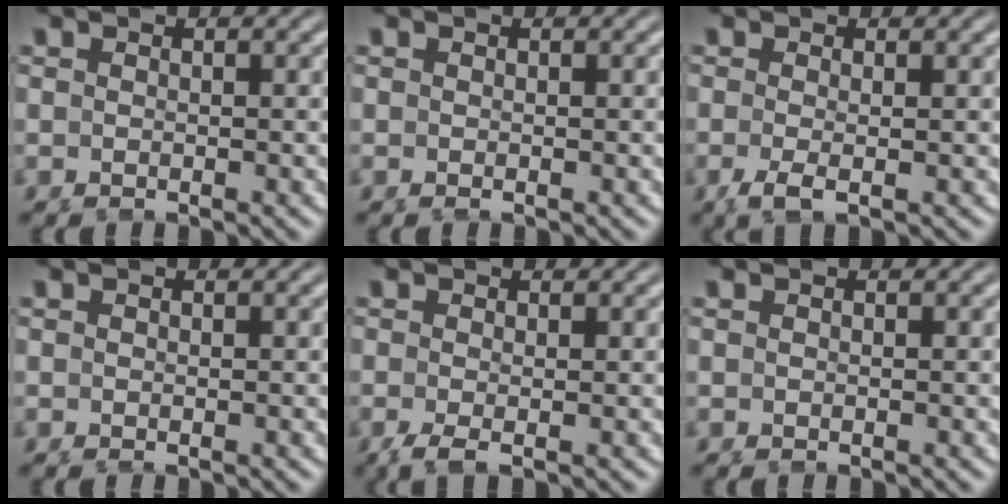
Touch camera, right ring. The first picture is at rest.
{"total": 0.0}
{"total": 1.4, "force": [-0.9, 0.1, 1.0], "torque": [-0.029, -0.012, -0.016]}
{"total": 0.0}
{"total": 1.2, "force": [-0.9, -0.1, 0.8], "torque": [-0.020, -0.012, -0.015]}
{"total": 0.0}